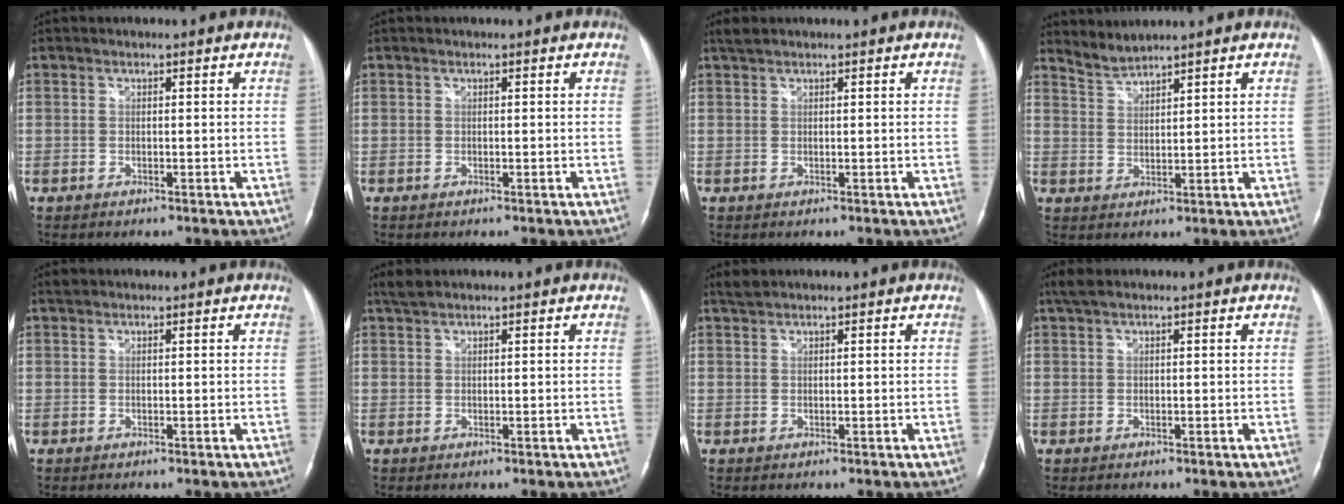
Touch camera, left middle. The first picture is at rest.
{"total": 0.0}
{"total": 1.3, "force": [1.2, 0.2, 0.6], "torque": [-0.016, 0.013, 0.026]}
{"total": 2.9, "force": [2.8, -0.6, -0.3], "torque": [-0.001, -0.001, 0.064]}
{"total": 0.7, "force": [0.6, 0.3, 0.1], "torque": [-0.009, 0.010, 0.013]}
{"total": 1.8, "force": [1.6, 0.2, 0.7], "torque": [-0.020, 0.012, 0.034]}
{"total": 1.3, "force": [1.3, 0.2, 0.3], "torque": [-0.012, 0.011, 0.029]}
{"total": 2.0, "force": [1.5, 0.4, 1.3], "torque": [-0.031, 0.020, 0.031]}